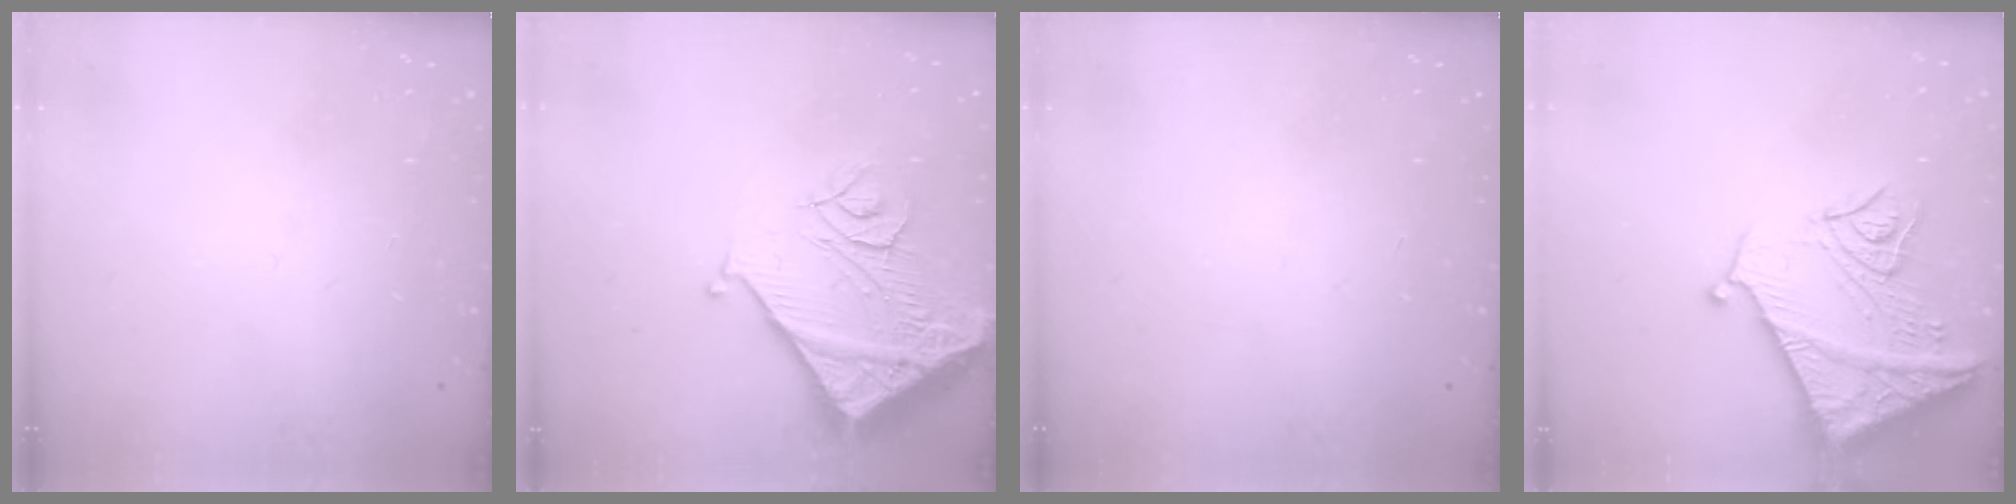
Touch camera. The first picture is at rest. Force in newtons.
{"total": 14.6, "press": 14.5, "slide": 2.0}
{"total": 0.0}
{"total": 15.1, "press": 15.1, "slide": 1.5}